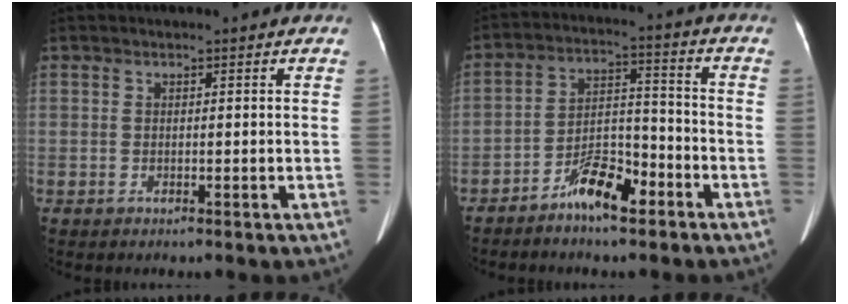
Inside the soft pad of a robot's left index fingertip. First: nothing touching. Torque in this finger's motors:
{"motor_torque": [0.17, 0.26, 0.11, 0.03]}